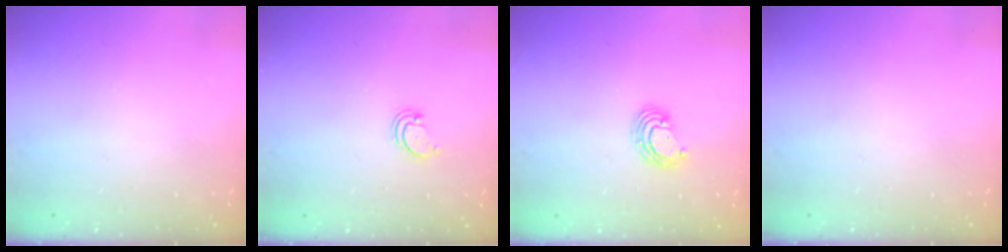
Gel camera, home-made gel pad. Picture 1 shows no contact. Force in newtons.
{"total": 2.6, "press": 2.5, "slide": 0.5}
{"total": 4.9, "press": 4.9, "slide": 0.2}
{"total": 0.0}